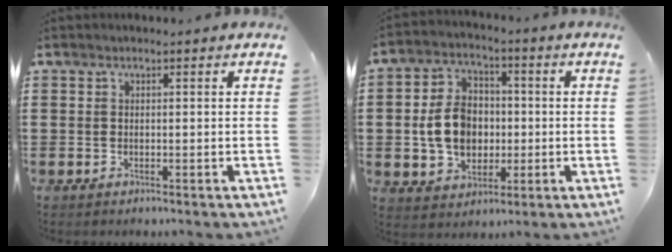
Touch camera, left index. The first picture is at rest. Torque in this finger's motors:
{"motor_torque": [1.83, 0.31, 0.59, 0.21]}